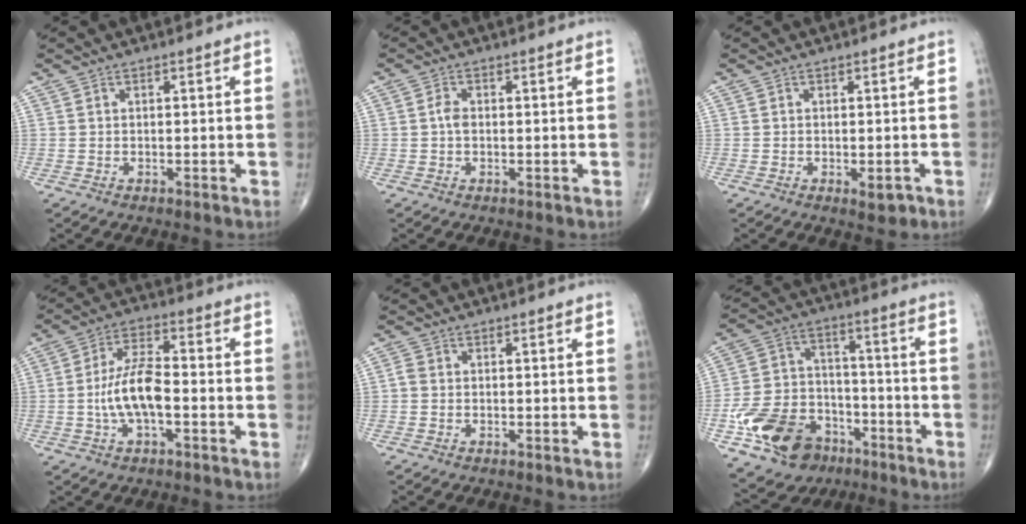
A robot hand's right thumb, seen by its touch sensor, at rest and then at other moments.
{"total": 1.8, "force": [-0.1, 1.2, 1.4], "torque": [-0.025, 0.003, -0.006]}
{"total": 2.4, "force": [-1.0, 1.0, 1.9], "torque": [-0.016, 0.000, -0.010]}
{"total": 9.8, "force": [-1.9, 4.1, 8.7], "torque": [-0.173, 0.028, -0.040]}
{"total": 1.2, "force": [-0.2, 1.0, 0.7], "torque": [-0.012, 0.000, -0.008]}
{"total": 17.6, "force": [-9.0, 12.4, 8.7], "torque": [-0.141, 0.062, -0.152]}